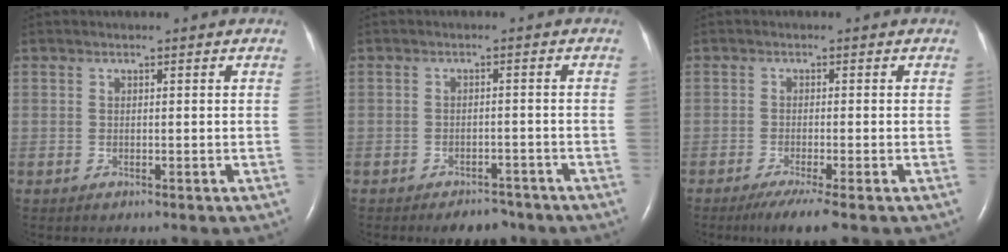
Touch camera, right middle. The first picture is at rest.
{"total": 4.2, "force": [-3.5, 1.8, 1.5], "torque": [-0.017, 0.002, -0.047]}
{"total": 4.4, "force": [-3.0, -0.3, 3.2], "torque": [-0.056, -0.014, -0.054]}